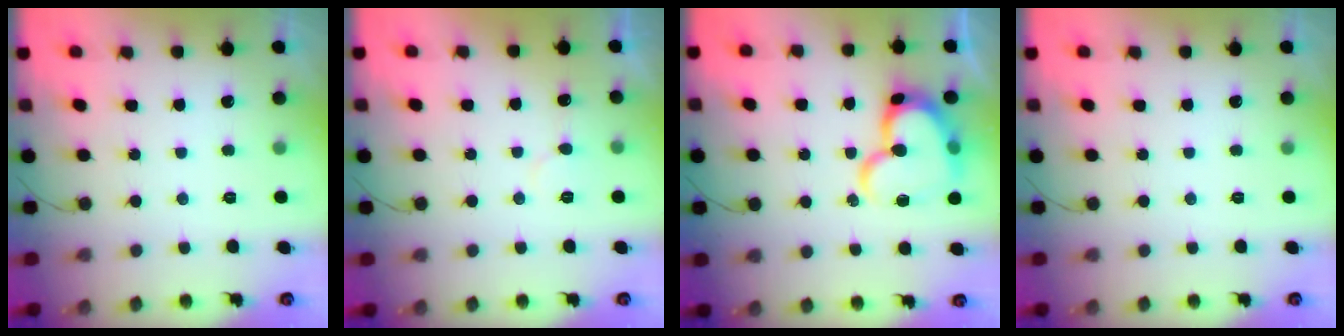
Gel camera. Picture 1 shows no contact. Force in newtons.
{"total": 5.0, "press": 5.0, "slide": 0.3}
{"total": 17.8, "press": 17.7, "slide": 1.8}
{"total": 0.0}